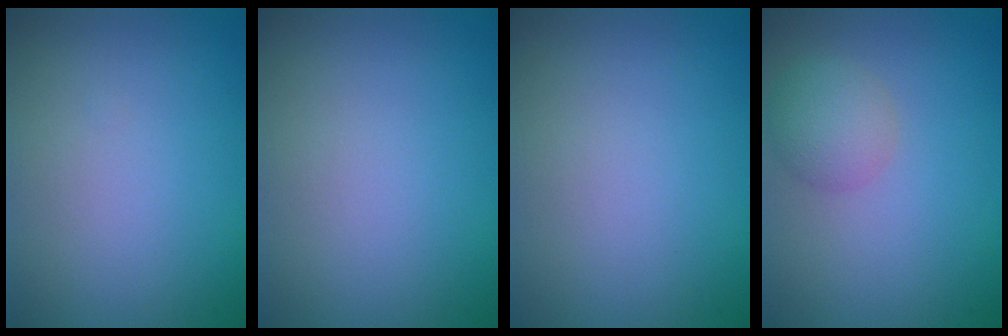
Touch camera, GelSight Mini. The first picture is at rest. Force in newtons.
{"total": 0.0}
{"total": 0.0}
{"total": 2.7, "press": 2.7, "slide": 0.1}